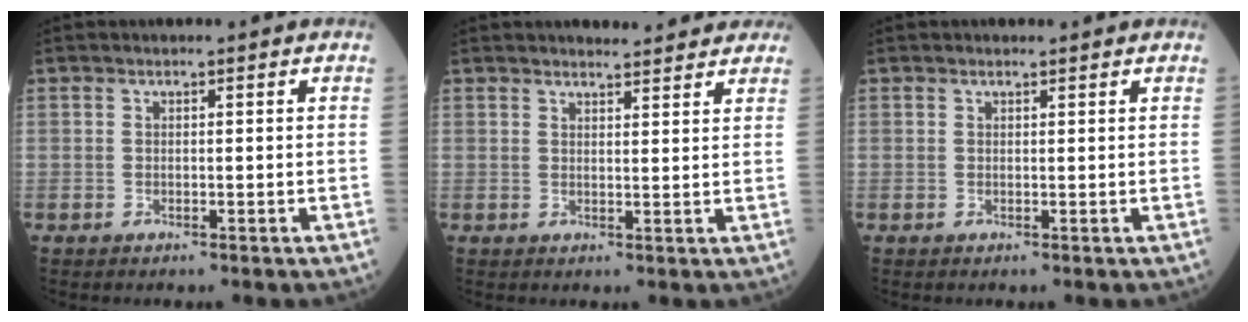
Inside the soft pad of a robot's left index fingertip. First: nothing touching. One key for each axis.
{"total": 6.8, "fx": 6.4, "fy": 1.3, "fz": 1.8, "tx": -0.019, "ty": 0.006, "tz": 0.066}
{"total": 0.7, "fx": 0.7, "fy": 0.1, "fz": 0.2, "tx": -0.012, "ty": 0.002, "tz": 0.011}